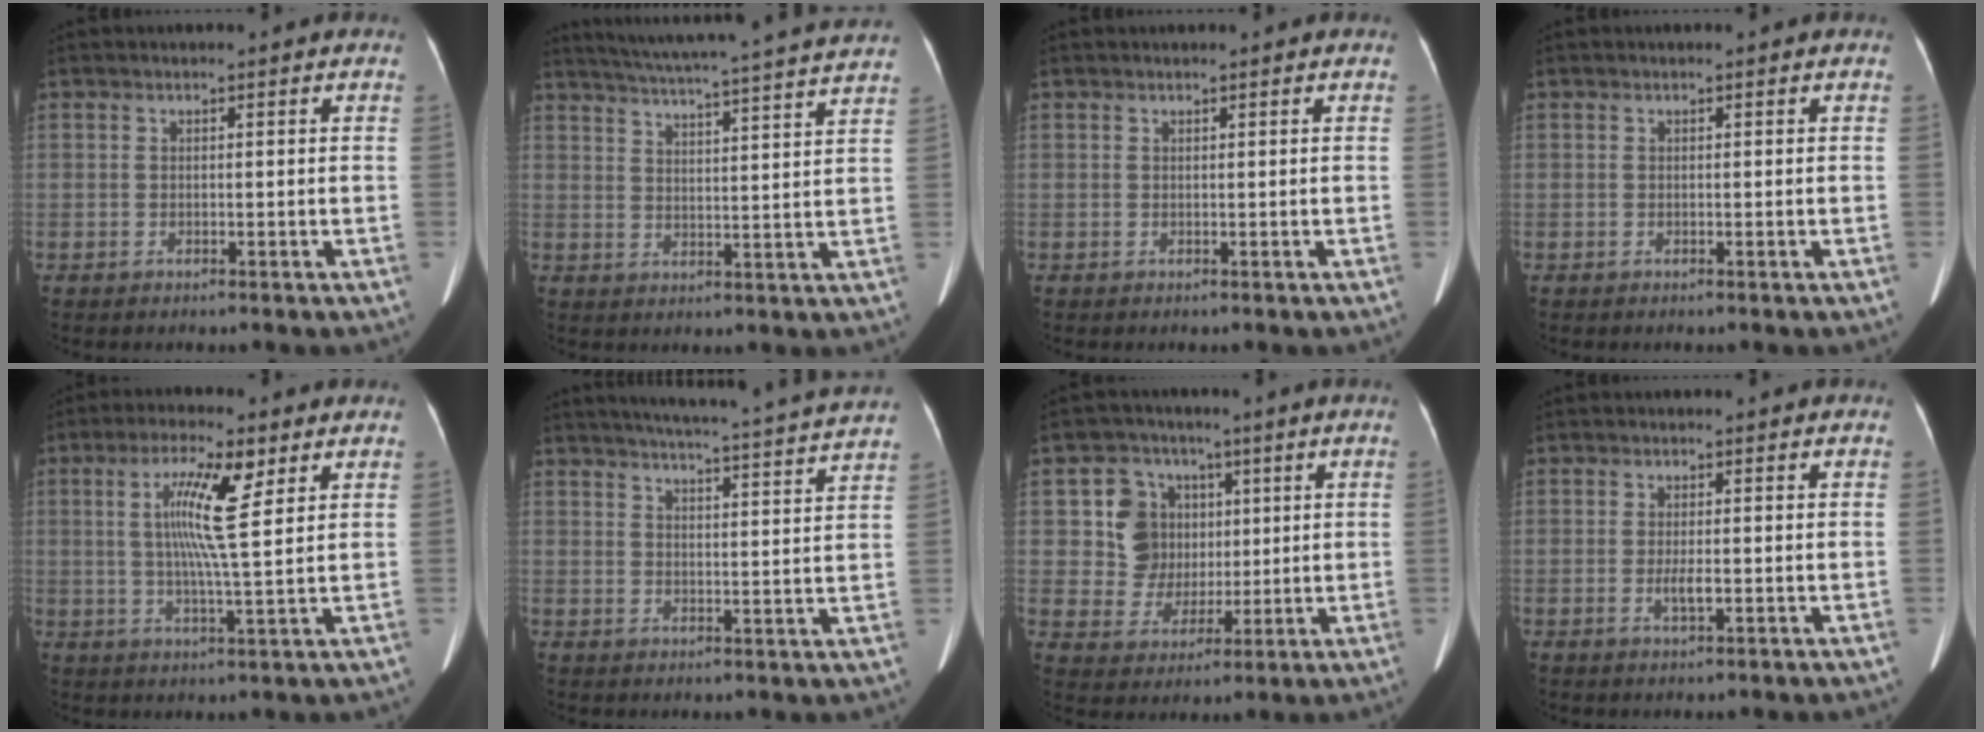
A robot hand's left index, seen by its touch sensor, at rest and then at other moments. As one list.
[{"total": 22.7, "force": [20.7, -1.2, 9.2], "torque": [-0.150, -0.031, 0.268]}, {"total": 1.3, "force": [1.1, 0.1, 0.6], "torque": [-0.008, 0.010, 0.016]}, {"total": 0.0}, {"total": 8.9, "force": [2.5, 0.2, 8.5], "torque": [-0.155, -0.002, 0.045]}, {"total": 19.9, "force": [18.5, -1.3, 7.3], "torque": [-0.115, -0.045, 0.228]}, {"total": 8.6, "force": [1.9, 8.3, 0.9], "torque": [-0.020, 0.022, 0.045]}, {"total": 1.8, "force": [-0.7, 0.2, 1.6], "torque": [-0.027, -0.009, -0.007]}]